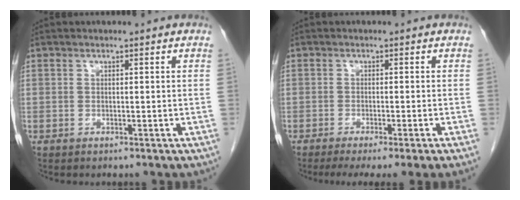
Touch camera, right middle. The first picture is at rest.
{"total": 8.2, "force": [-6.2, -1.1, 5.2], "torque": [-0.061, -0.018, -0.092]}